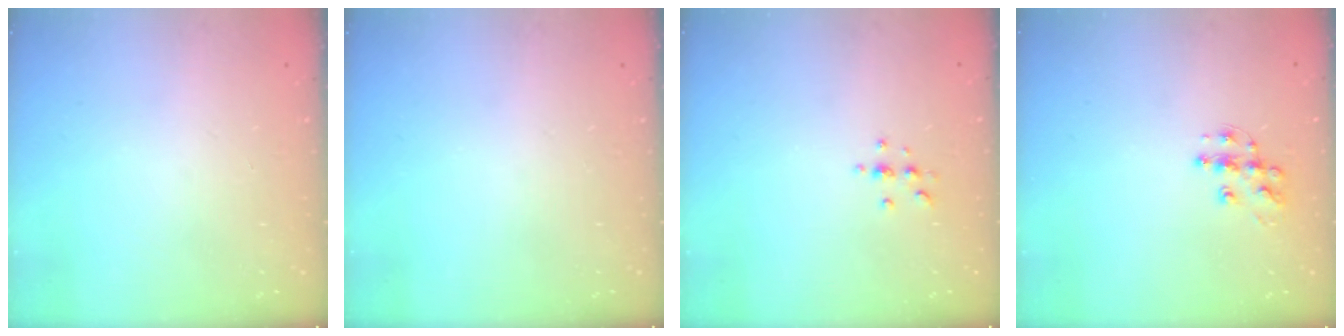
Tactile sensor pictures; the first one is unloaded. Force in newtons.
{"total": 0.0}
{"total": 2.7, "press": 2.7, "slide": 0.3}
{"total": 9.8, "press": 9.8, "slide": 0.6}